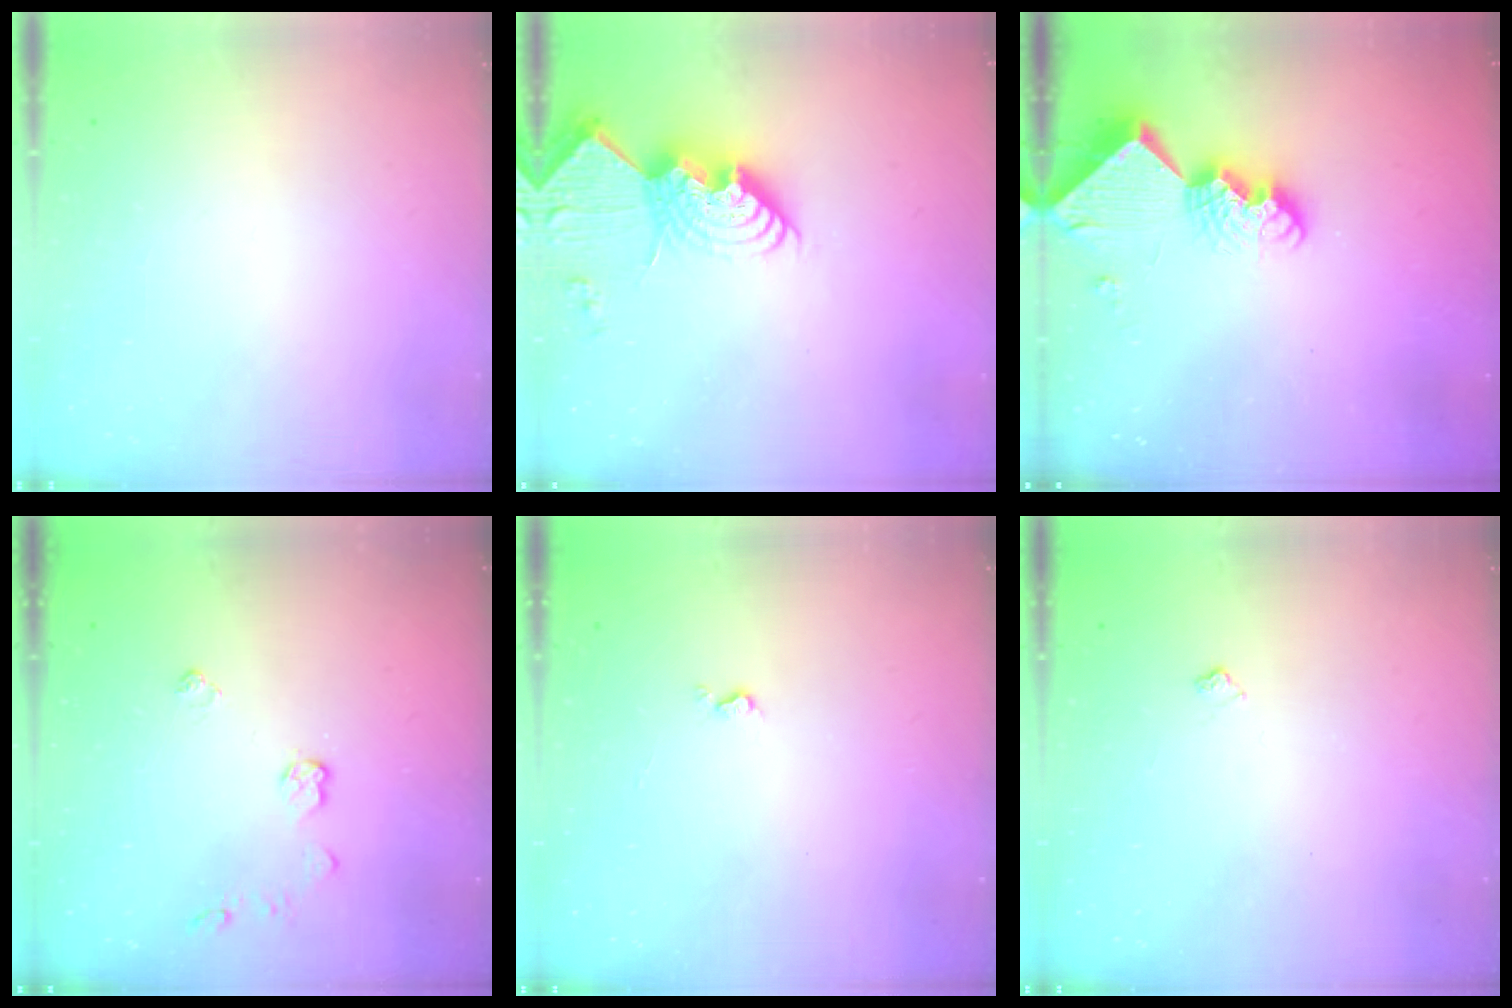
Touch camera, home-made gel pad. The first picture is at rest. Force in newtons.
{"total": 14.9, "press": 14.9, "slide": 1.2}
{"total": 11.2, "press": 11.1, "slide": 1.3}
{"total": 4.3, "press": 4.3, "slide": 0.6}
{"total": 2.9, "press": 2.9, "slide": 0.5}
{"total": 3.6, "press": 3.5, "slide": 0.7}